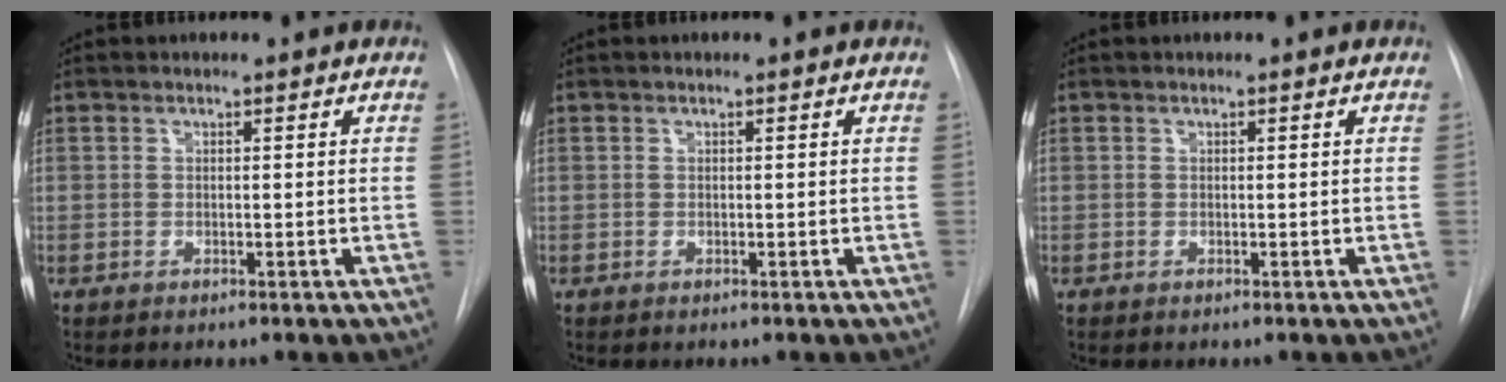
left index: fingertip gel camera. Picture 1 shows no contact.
{"total": 0.0}
{"total": 0.0}